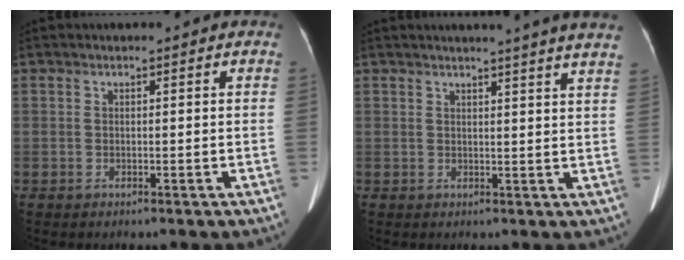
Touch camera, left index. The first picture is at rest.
{"total": 9.9, "force": [9.0, -1.2, 3.9], "torque": [-0.048, -0.029, 0.082]}